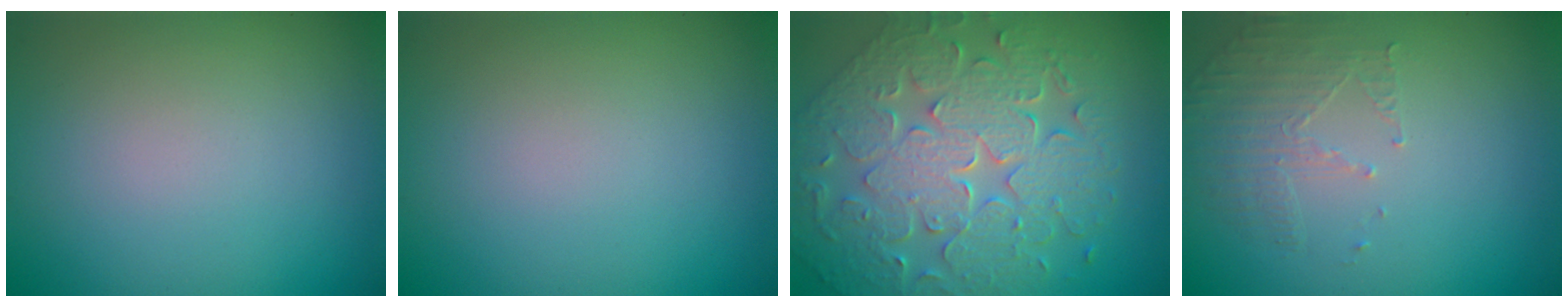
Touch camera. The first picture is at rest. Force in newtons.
{"total": 0.0}
{"total": 9.1, "press": 6.7, "slide": 6.2}
{"total": 1.7, "press": 0.9, "slide": 1.4}